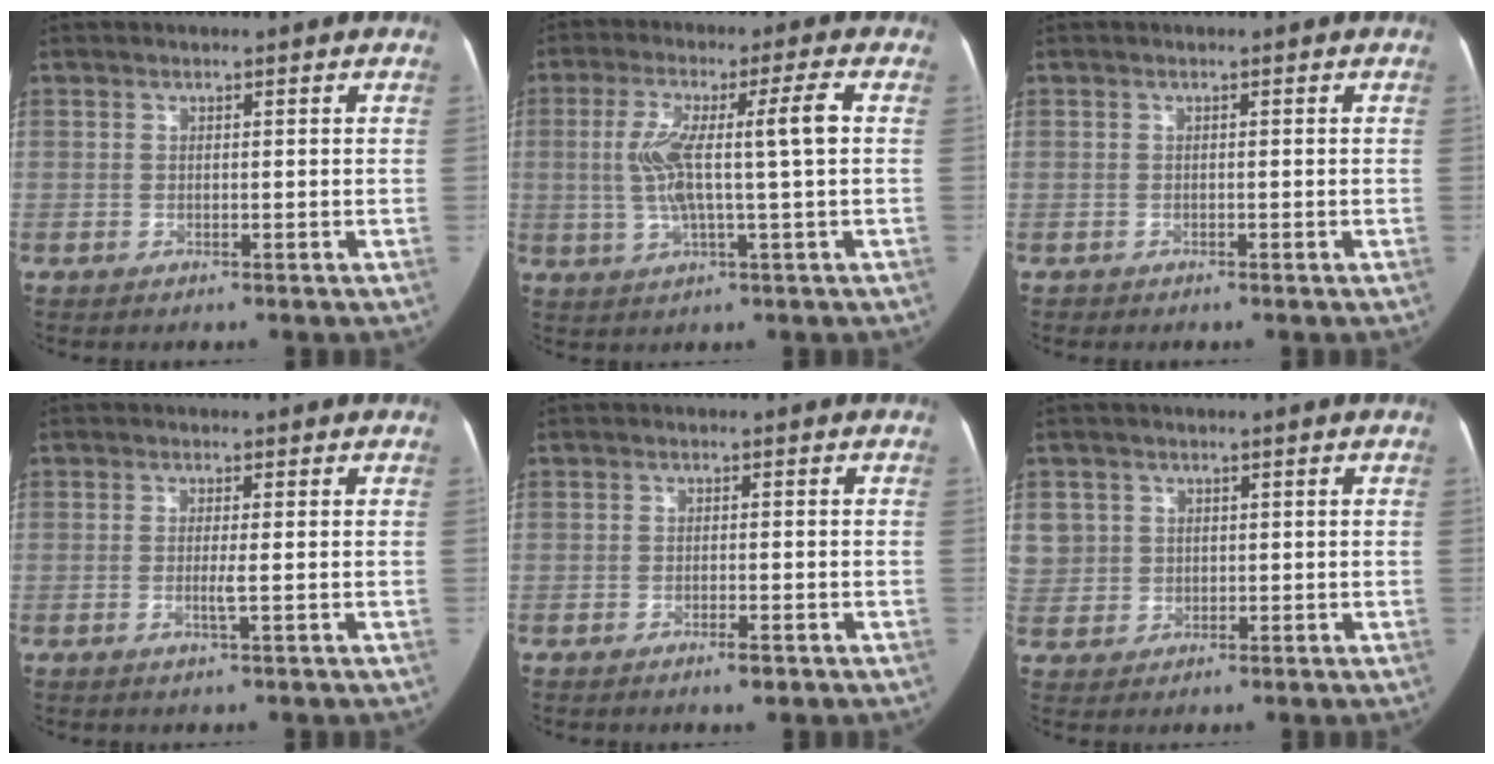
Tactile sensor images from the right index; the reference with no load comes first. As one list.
[{"total": 9.7, "force": [0.7, 0.0, 9.7], "torque": [-0.189, 0.016, 0.013]}, {"total": 0.7, "force": [-0.4, 0.5, -0.2], "torque": [0.000, 0.003, -0.010]}, {"total": 1.8, "force": [-0.3, -0.3, 1.7], "torque": [-0.035, -0.004, -0.009]}, {"total": 2.0, "force": [-1.3, 0.3, 1.5], "torque": [-0.024, -0.002, -0.018]}, {"total": 5.7, "force": [1.9, 5.4, 0.5], "torque": [-0.010, 0.011, 0.049]}]